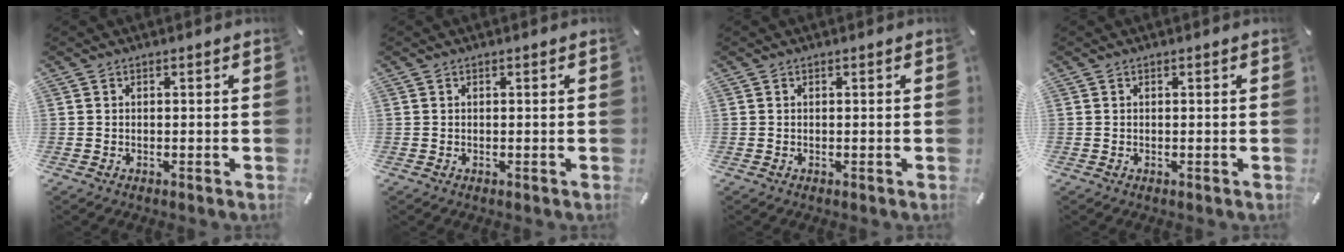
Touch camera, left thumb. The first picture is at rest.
{"total": 0.0}
{"total": 0.0}
{"total": 0.0}